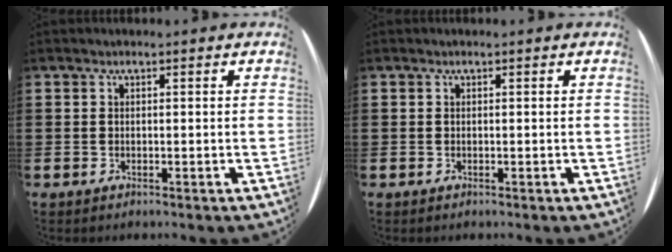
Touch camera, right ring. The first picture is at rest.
{"total": 0.0}